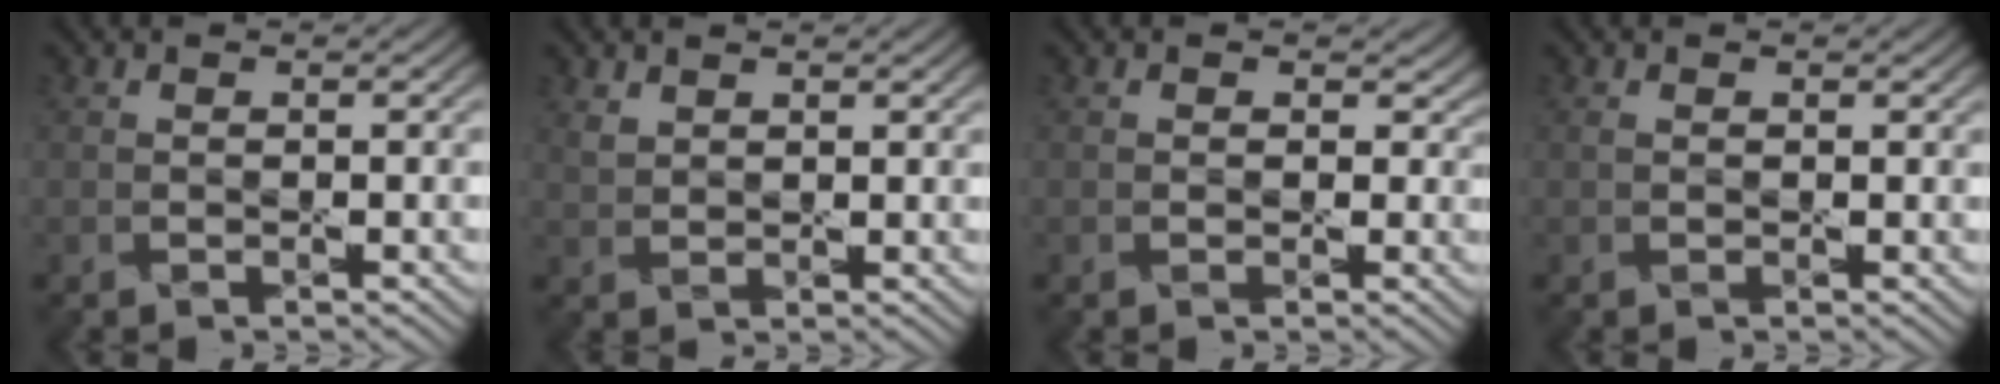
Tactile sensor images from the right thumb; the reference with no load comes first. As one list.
[{"total": 1.9, "force": [1.4, 1.0, 0.7], "torque": [-0.022, -0.002, 0.032]}, {"total": 2.1, "force": [0.6, 1.8, 0.9], "torque": [-0.021, -0.007, 0.001]}, {"total": 1.0, "force": [0.3, 0.6, 0.7], "torque": [-0.017, -0.002, 0.008]}]